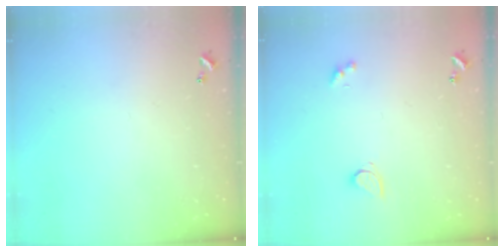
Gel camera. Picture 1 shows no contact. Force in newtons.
{"total": 2.6, "press": 2.6, "slide": 0.5}